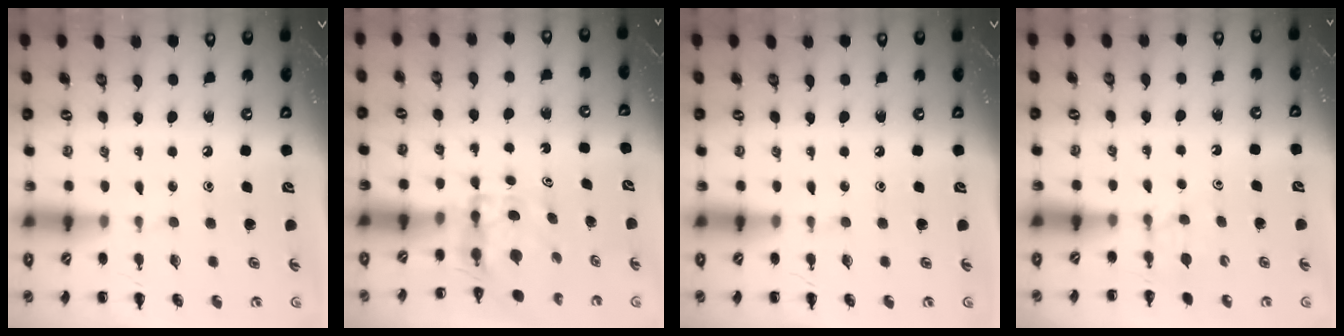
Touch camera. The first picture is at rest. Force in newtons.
{"total": 3.9, "press": 3.9, "slide": 0.3}
{"total": 0.0}
{"total": 2.9, "press": 2.7, "slide": 1.1}